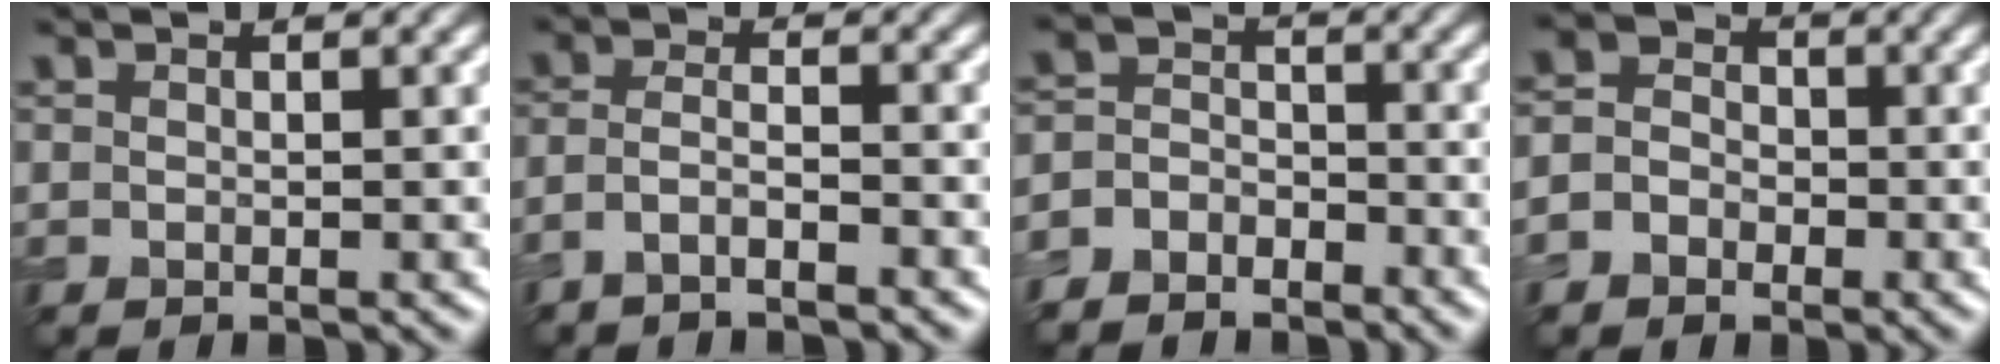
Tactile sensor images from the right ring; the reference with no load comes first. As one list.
[{"total": 2.3, "force": [-1.7, 0.5, 1.5], "torque": [-0.030, 0.004, -0.040]}, {"total": 4.1, "force": [-3.3, 2.4, 0.8], "torque": [0.000, 0.005, -0.066]}, {"total": 3.6, "force": [-1.2, 3.1, 1.4], "torque": [-0.008, 0.001, -0.030]}]